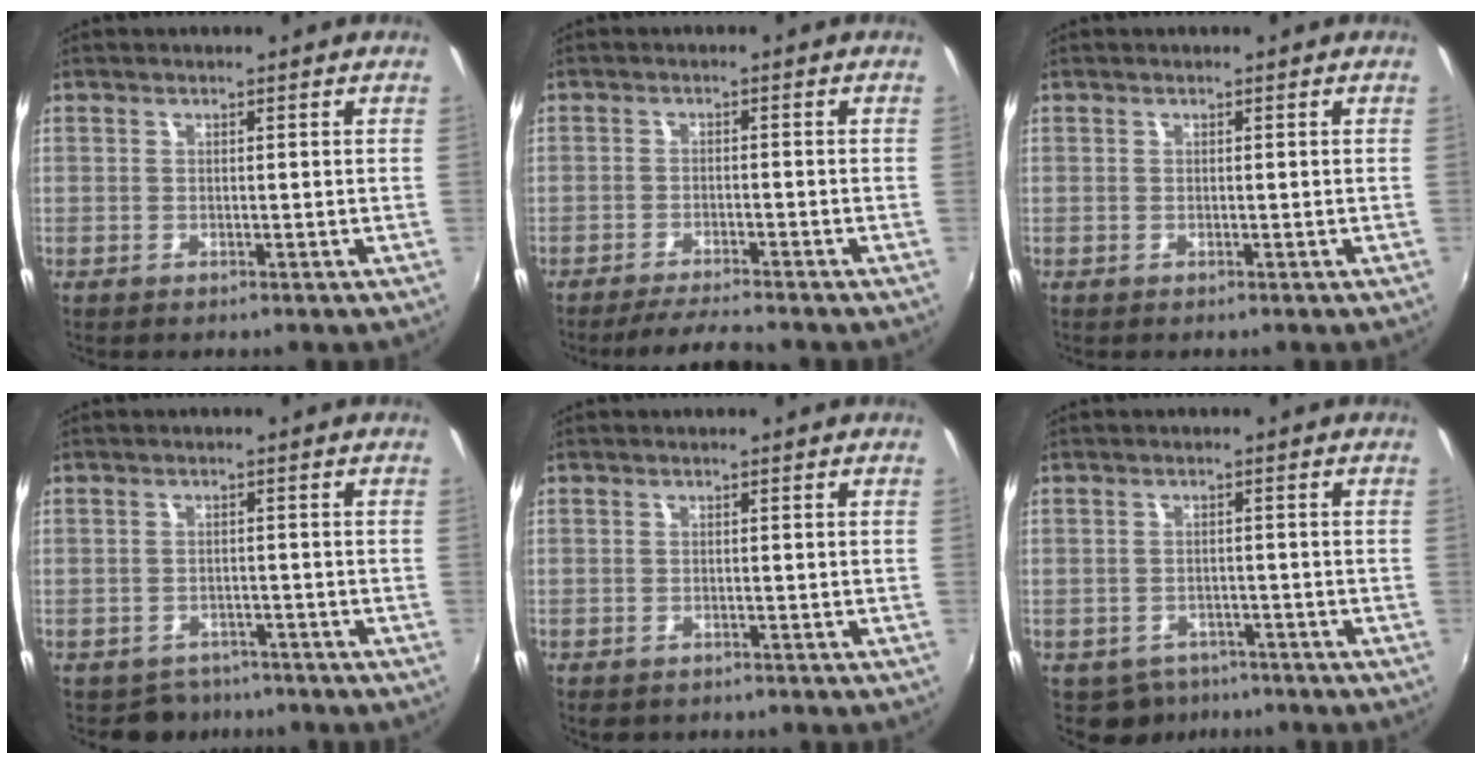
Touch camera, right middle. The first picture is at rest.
{"total": 5.9, "force": [-5.3, 0.1, 2.4], "torque": [-0.064, -0.011, -0.090]}
{"total": 0.0}
{"total": 4.5, "force": [-3.7, 2.6, 0.1], "torque": [-0.015, -0.001, -0.055]}
{"total": 1.8, "force": [-1.3, 1.1, 0.6], "torque": [-0.016, -0.008, -0.018]}
{"total": 4.9, "force": [-3.6, 3.3, 0.8], "torque": [-0.028, -0.004, -0.049]}